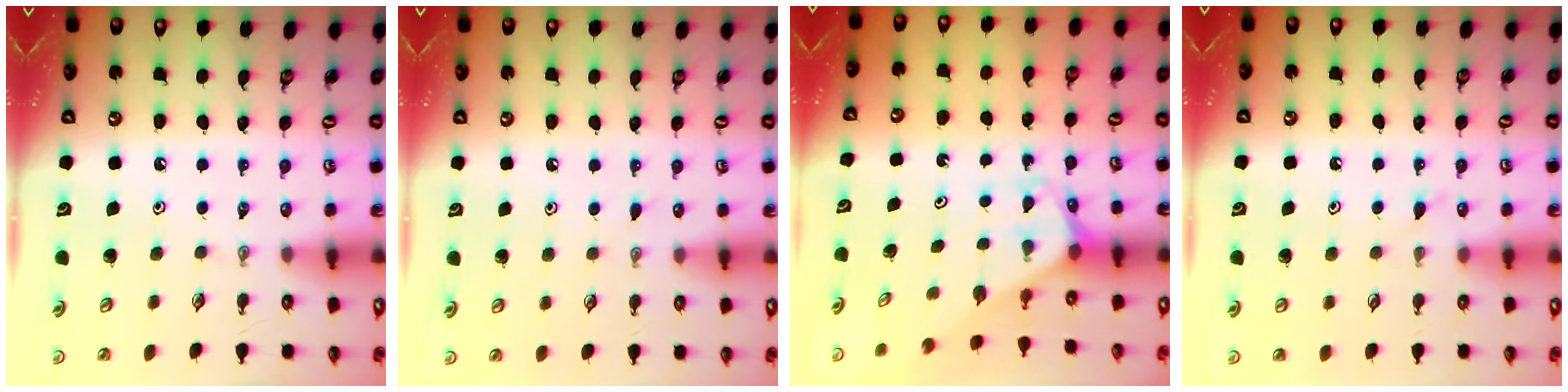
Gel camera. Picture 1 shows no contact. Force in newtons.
{"total": 3.4, "press": 3.3, "slide": 0.4}
{"total": 2.5, "press": 2.5, "slide": 0.1}
{"total": 5.9, "press": 5.9, "slide": 0.6}